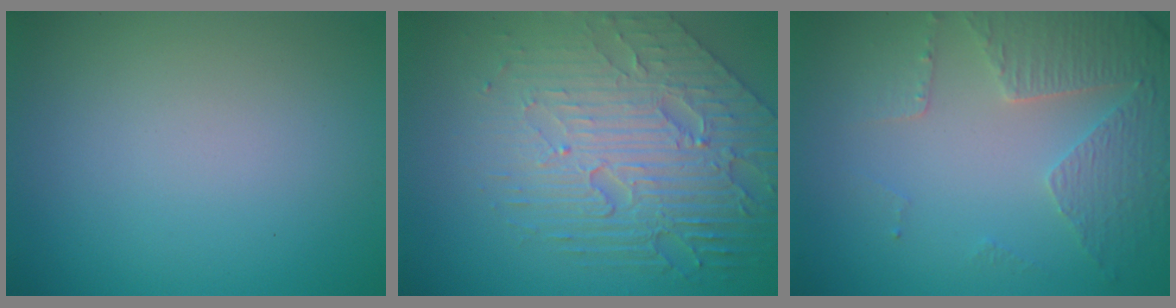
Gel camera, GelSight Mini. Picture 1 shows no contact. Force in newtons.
{"total": 7.9, "press": 5.7, "slide": 5.5}
{"total": 4.8, "press": 3.5, "slide": 3.2}